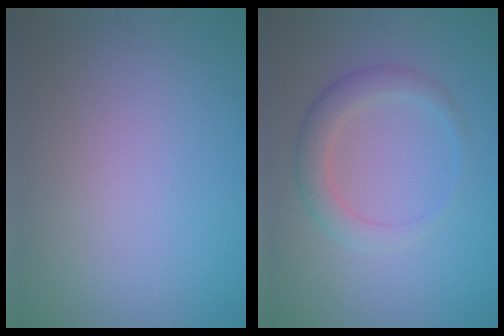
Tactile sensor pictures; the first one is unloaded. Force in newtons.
{"total": 3.0, "press": 3.0, "slide": 0.1}